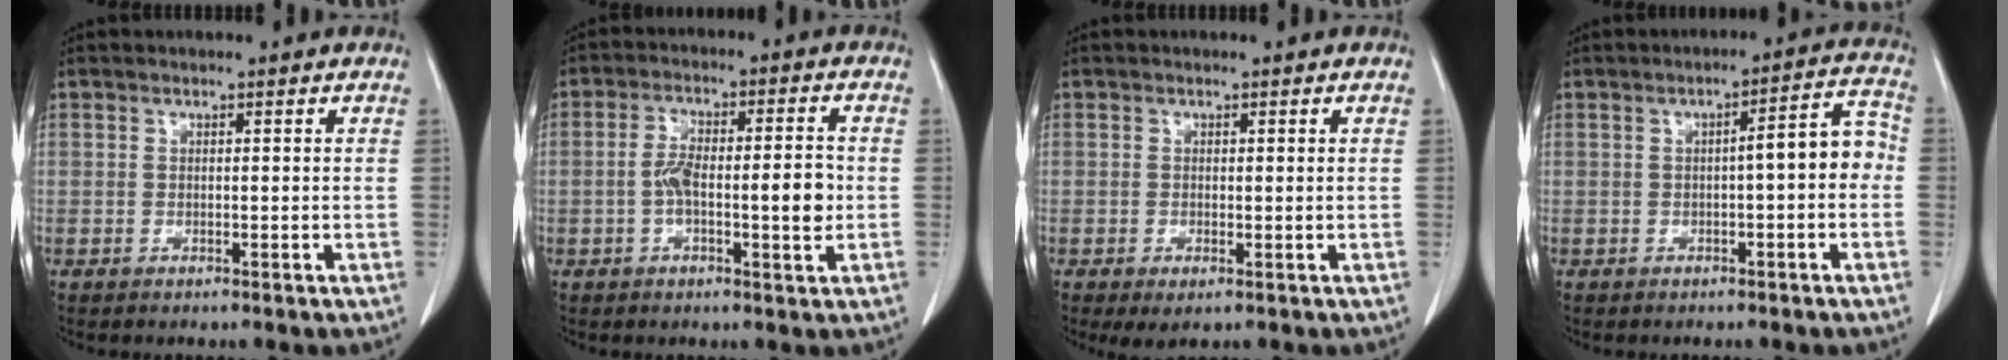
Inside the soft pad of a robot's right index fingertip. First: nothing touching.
{"total": 8.1, "force": [-1.3, 2.0, 7.8], "torque": [-0.145, 0.015, -0.022]}
{"total": 2.6, "force": [-1.2, 1.1, 2.0], "torque": [-0.029, -0.005, -0.012]}
{"total": 5.9, "force": [-0.6, 1.2, 5.7], "torque": [-0.069, 0.032, -0.009]}